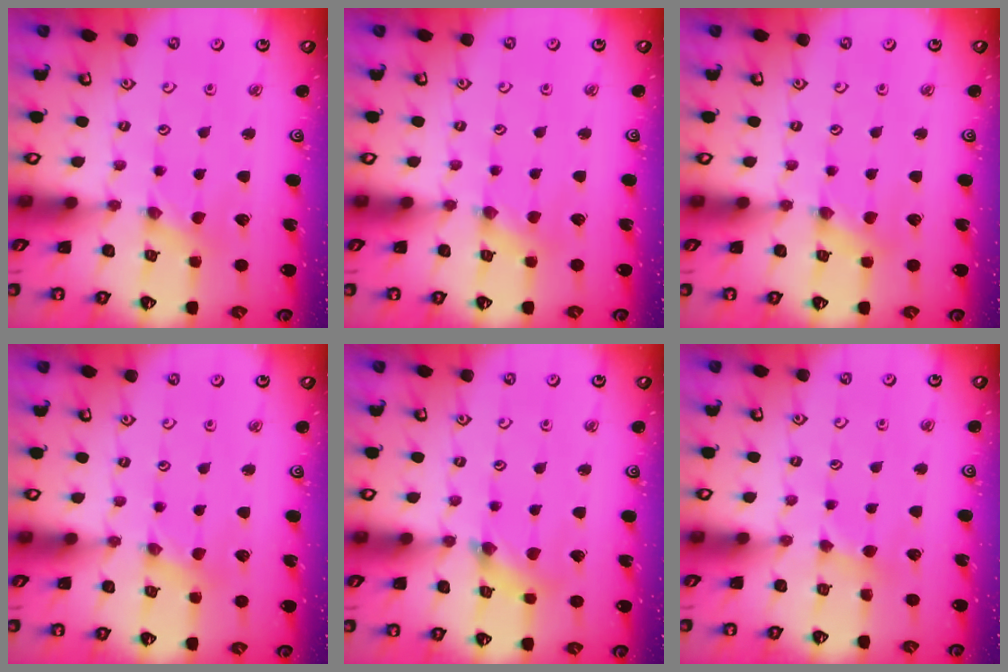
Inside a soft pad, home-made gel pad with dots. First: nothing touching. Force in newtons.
{"total": 1.0, "press": 1.0, "slide": 0.1}
{"total": 1.6, "press": 1.6, "slide": 0.3}
{"total": 1.1, "press": 1.1, "slide": 0.2}
{"total": 2.5, "press": 2.5, "slide": 0.2}
{"total": 1.8, "press": 1.8, "slide": 0.3}